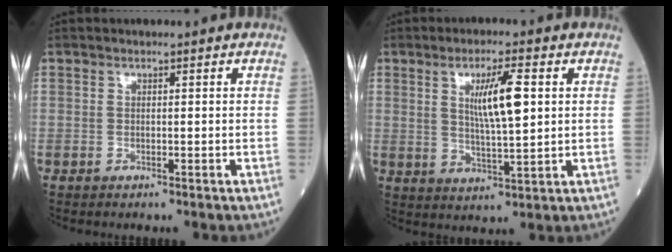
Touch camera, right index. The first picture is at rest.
{"total": 7.8, "force": [2.1, 0.9, 7.5], "torque": [-0.133, -0.001, 0.038]}